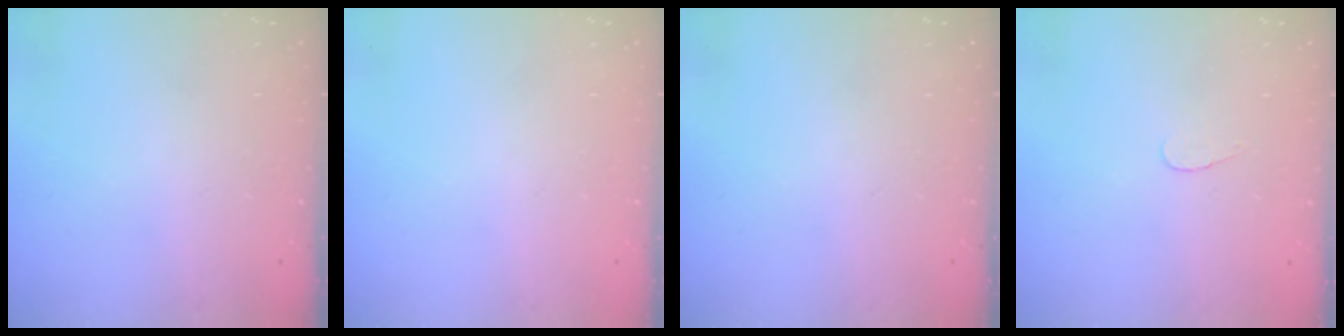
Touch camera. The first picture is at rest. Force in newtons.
{"total": 0.0}
{"total": 0.0}
{"total": 2.8, "press": 2.8, "slide": 0.3}